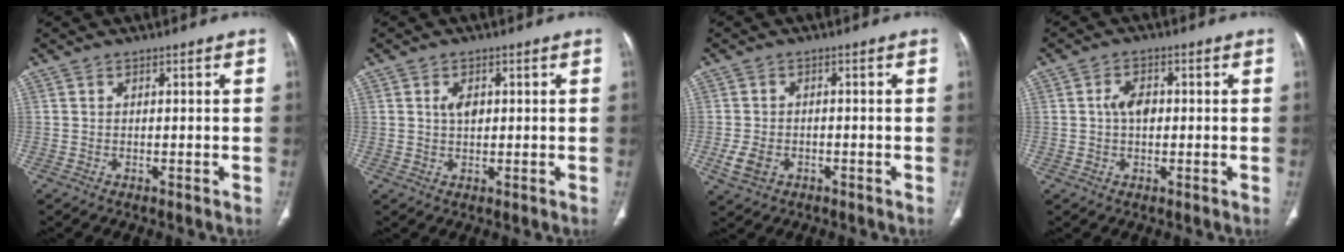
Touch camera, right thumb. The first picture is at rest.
{"total": 2.7, "force": [0.7, 1.8, 2.0], "torque": [-0.021, -0.001, 0.011]}
{"total": 4.2, "force": [-1.6, 3.0, 2.5], "torque": [-0.053, 0.003, -0.023]}
{"total": 4.0, "force": [0.3, 2.6, 3.0], "torque": [-0.042, 0.006, -0.001]}